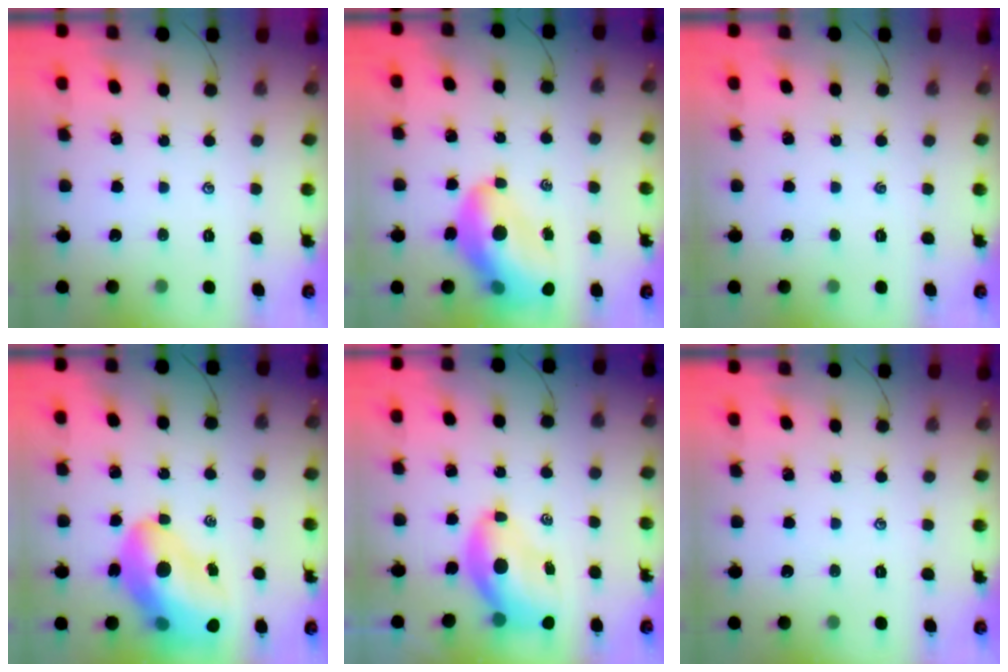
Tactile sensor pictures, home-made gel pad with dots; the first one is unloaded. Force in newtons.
{"total": 14.8, "press": 14.1, "slide": 4.4}
{"total": 0.0}
{"total": 19.2, "press": 18.4, "slide": 5.3}
{"total": 8.5, "press": 8.1, "slide": 2.3}
{"total": 0.0}